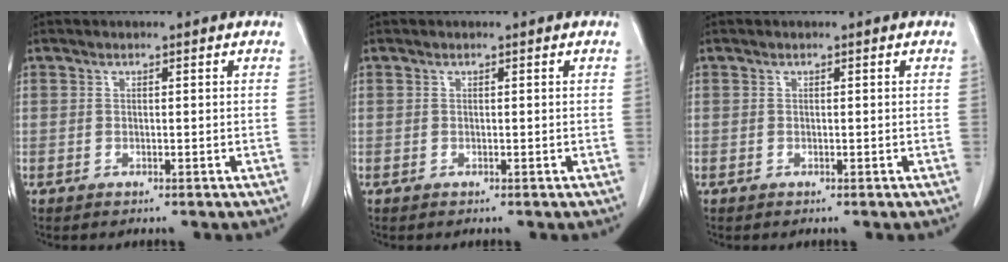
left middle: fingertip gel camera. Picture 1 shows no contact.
{"total": 0.0}
{"total": 0.0}